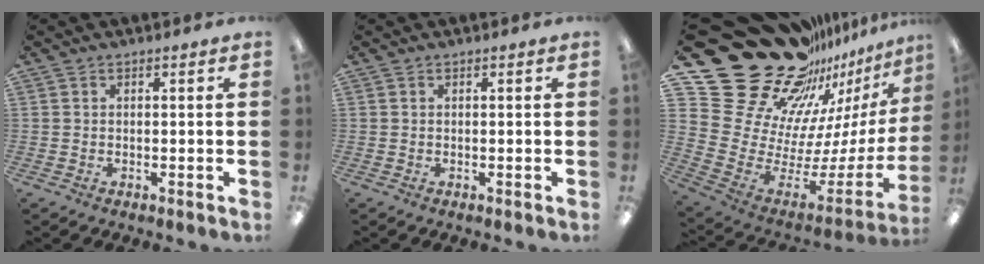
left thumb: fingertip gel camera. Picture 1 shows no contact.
{"total": 0.0}
{"total": 29.3, "force": [21.1, 15.6, 13.0], "torque": [-0.175, -0.206, 0.443]}